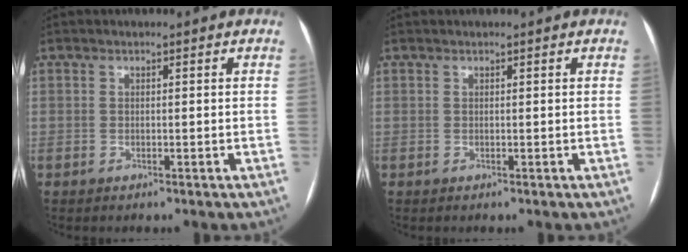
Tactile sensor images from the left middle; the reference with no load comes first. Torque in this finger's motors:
{"motor_torque": [-0.02, -0.21, 0.00, 0.00]}